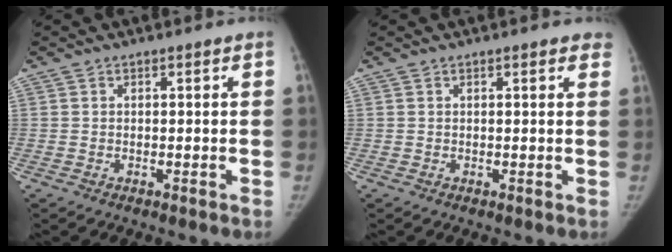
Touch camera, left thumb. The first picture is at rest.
{"total": 1.8, "force": [1.2, 0.7, 1.1], "torque": [0.000, 0.002, 0.008]}